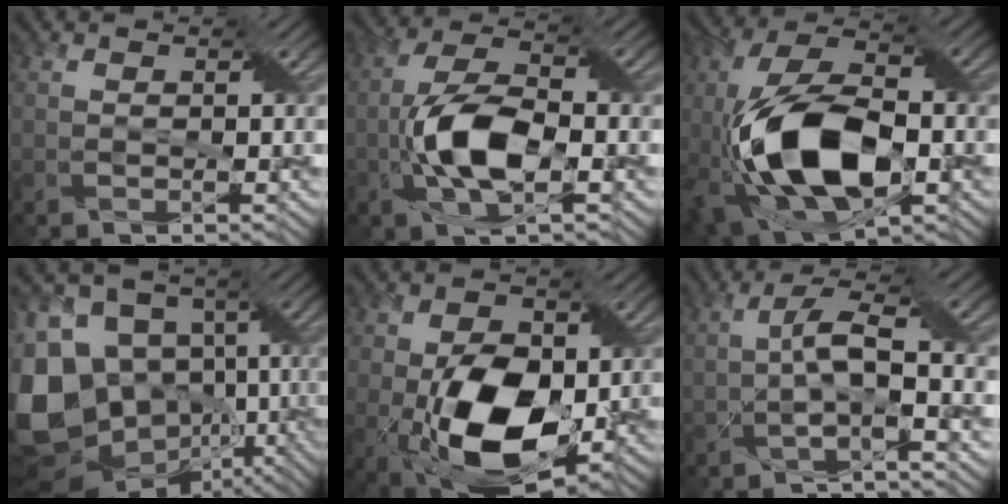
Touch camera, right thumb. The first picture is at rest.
{"total": 9.3, "force": [-2.4, 3.9, 8.0], "torque": [-0.171, 0.010, -0.048]}
{"total": 16.3, "force": [-3.9, 8.5, 13.4], "torque": [-0.268, -0.003, -0.082]}
{"total": 20.3, "force": [-3.2, 16.6, 11.3], "torque": [-0.277, -0.017, -0.031]}
{"total": 13.5, "force": [-2.5, 7.7, 10.8], "torque": [-0.191, -0.015, -0.048]}
{"total": 4.9, "force": [-1.5, 0.8, 4.6], "torque": [-0.089, 0.013, -0.035]}